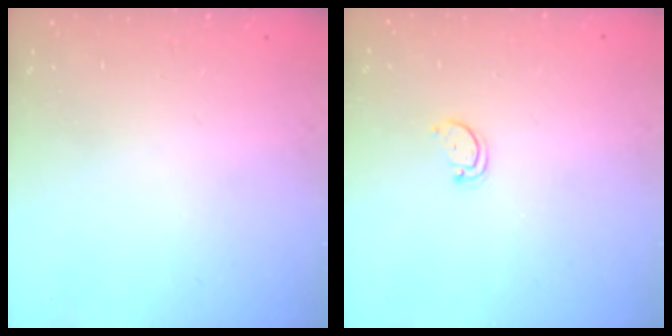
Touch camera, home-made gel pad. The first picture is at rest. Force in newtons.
{"total": 2.6, "press": 2.5, "slide": 0.4}